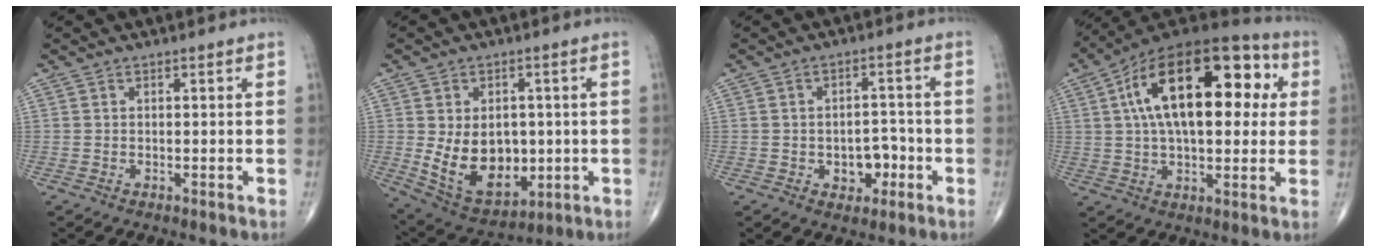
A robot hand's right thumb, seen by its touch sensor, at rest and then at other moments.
{"total": 13.9, "force": [-0.7, 9.6, 10.1], "torque": [-0.131, -0.006, 0.019]}
{"total": 5.6, "force": [-1.8, 3.9, 3.6], "torque": [-0.022, 0.020, -0.021]}
{"total": 25.1, "force": [5.8, 12.4, 21.0], "torque": [-0.327, 0.028, 0.083]}